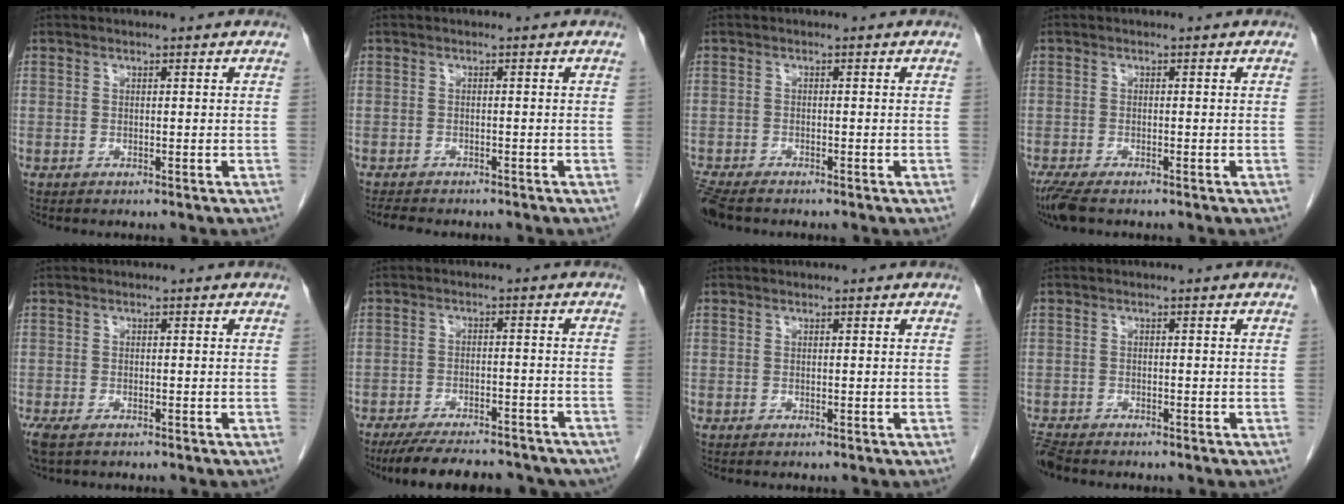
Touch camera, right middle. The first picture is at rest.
{"total": 4.6, "force": [-4.0, 1.2, 1.9], "torque": [-0.038, -0.012, -0.055]}
{"total": 5.0, "force": [-4.2, 1.3, 2.3], "torque": [-0.045, -0.014, -0.076]}
{"total": 3.7, "force": [-2.8, 0.8, 2.2], "torque": [-0.051, -0.013, -0.051]}
{"total": 4.1, "force": [-2.8, 1.9, 2.4], "torque": [-0.053, -0.012, -0.046]}
{"total": 17.7, "force": [-15.2, 4.8, 7.6], "torque": [-0.129, -0.010, -0.202]}
{"total": 0.0}
{"total": 2.9, "force": [-2.8, 0.4, 0.7], "torque": [-0.016, -0.014, -0.055]}